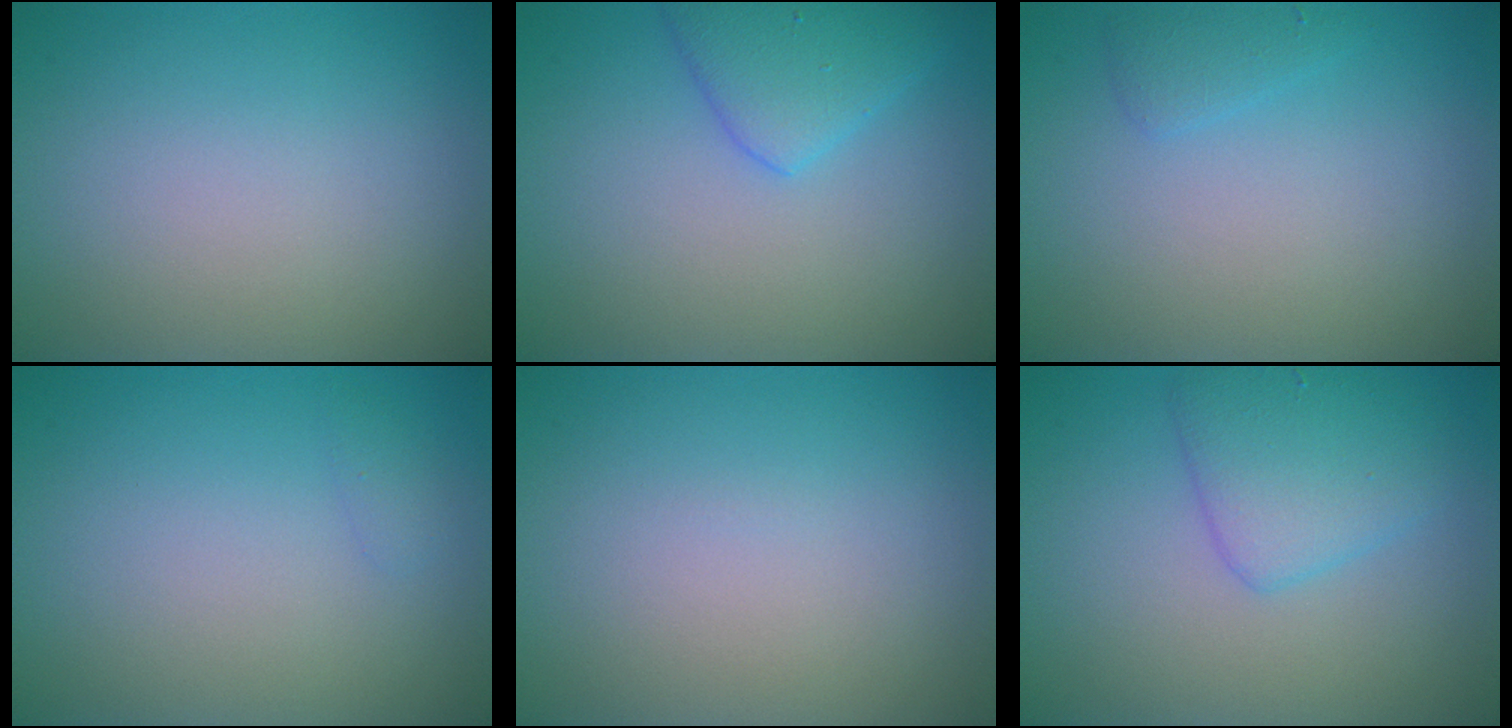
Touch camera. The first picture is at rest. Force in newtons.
{"total": 3.3, "press": 3.3, "slide": 0.2}
{"total": 1.2, "press": 1.2, "slide": 0.1}
{"total": 0.6, "press": 0.6, "slide": 0.0}
{"total": 0.0}
{"total": 3.5, "press": 3.5, "slide": 0.1}